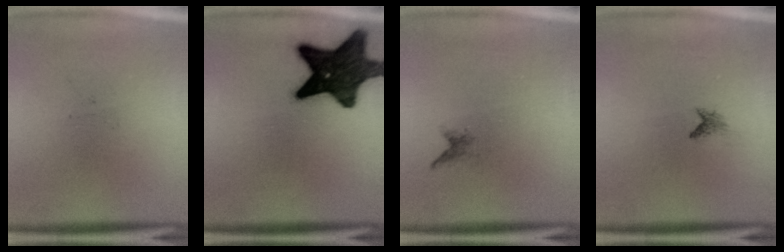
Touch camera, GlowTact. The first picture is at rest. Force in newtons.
{"total": 15.7}
{"total": 0.7}
{"total": 0.8}